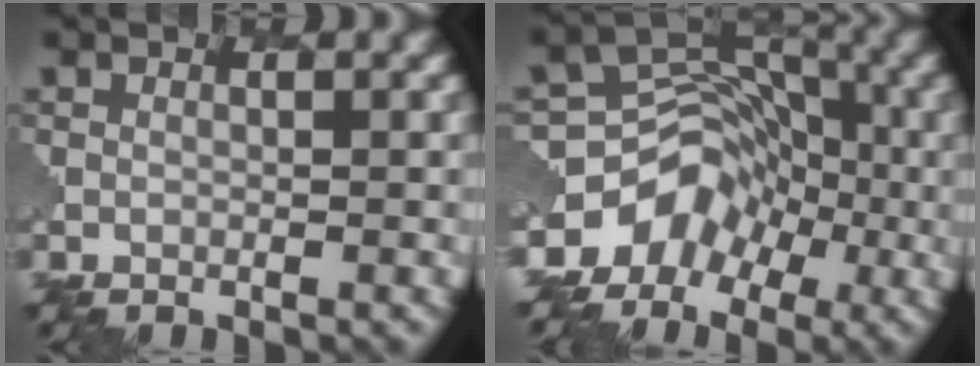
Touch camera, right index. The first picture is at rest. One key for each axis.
{"total": 5.8, "fx": -2.7, "fy": 4.8, "fz": 2.0, "tx": -0.007, "ty": 0.013, "tz": -0.056}